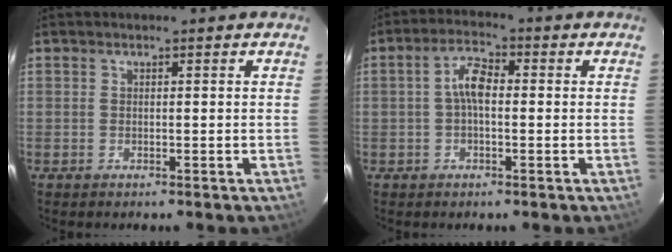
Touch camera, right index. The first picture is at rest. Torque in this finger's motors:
{"motor_torque": [0.40, -0.21, 0.34, 0.10]}